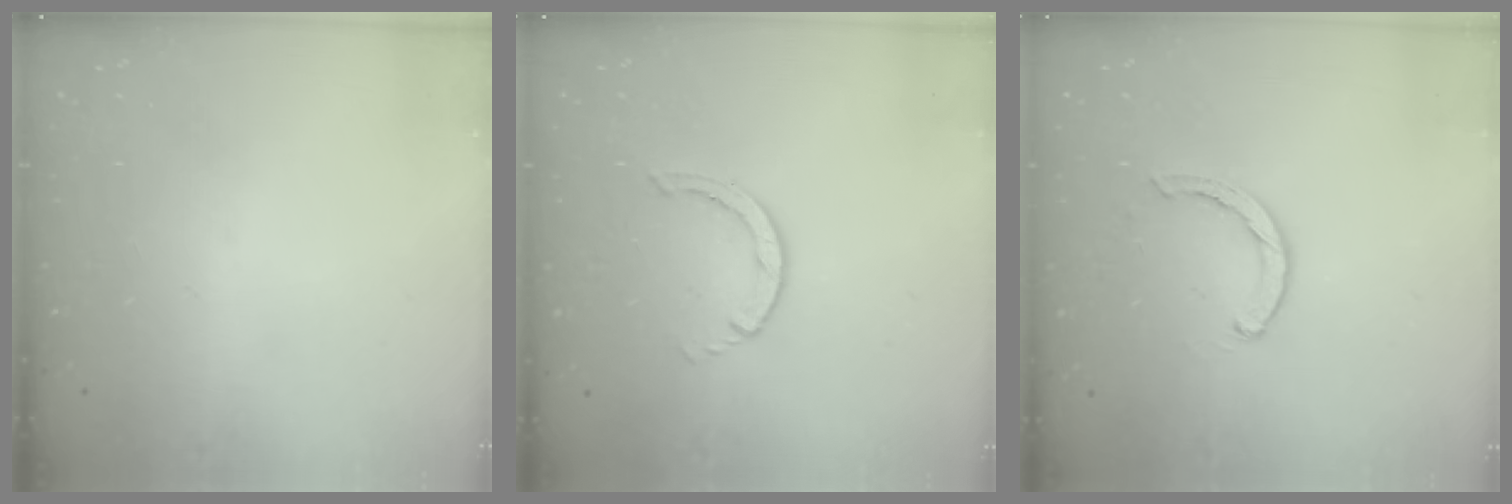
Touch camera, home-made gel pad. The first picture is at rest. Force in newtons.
{"total": 0.6, "press": 0.6, "slide": 0.1}
{"total": 2.4, "press": 2.4, "slide": 0.1}